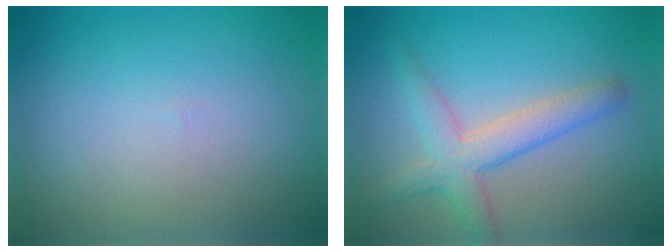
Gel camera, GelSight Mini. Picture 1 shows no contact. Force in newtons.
{"total": 3.9, "press": 3.9, "slide": 0.1}